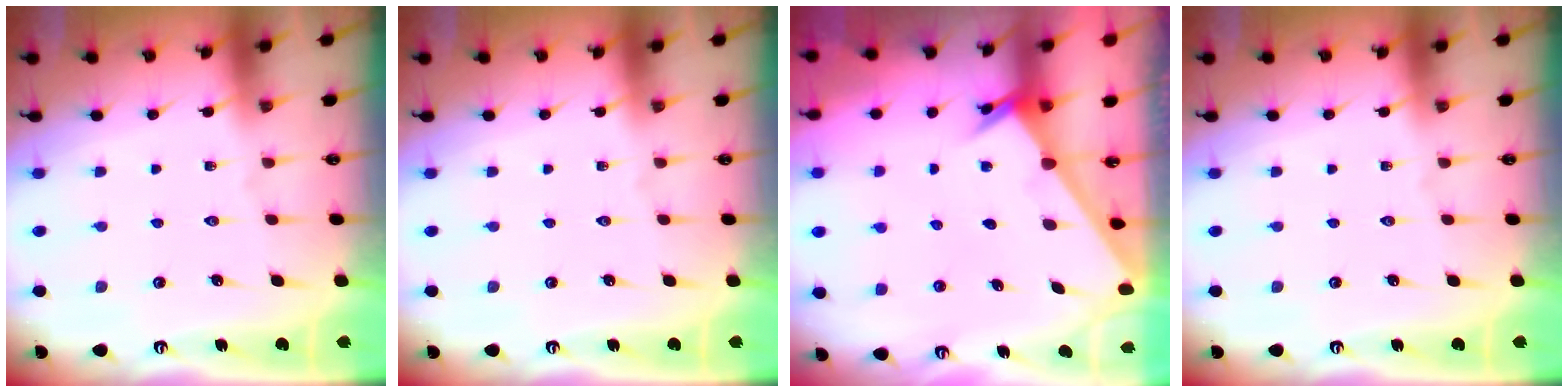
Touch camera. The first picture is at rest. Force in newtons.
{"total": 0.0}
{"total": 2.4, "press": 2.4, "slide": 0.2}
{"total": 0.0}